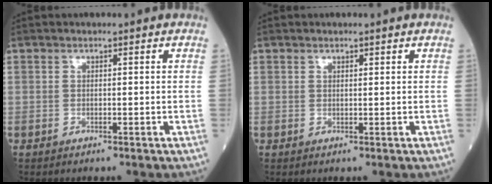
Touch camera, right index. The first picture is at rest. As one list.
[{"total": 0.8, "force": [0.4, 0.5, 0.4], "torque": [-0.015, 0.004, 0.009]}]